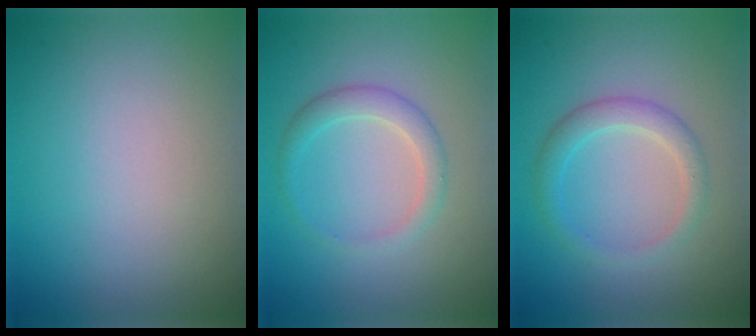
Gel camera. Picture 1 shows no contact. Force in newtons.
{"total": 2.1, "press": 2.1, "slide": 0.1}
{"total": 2.3, "press": 2.3, "slide": 0.1}